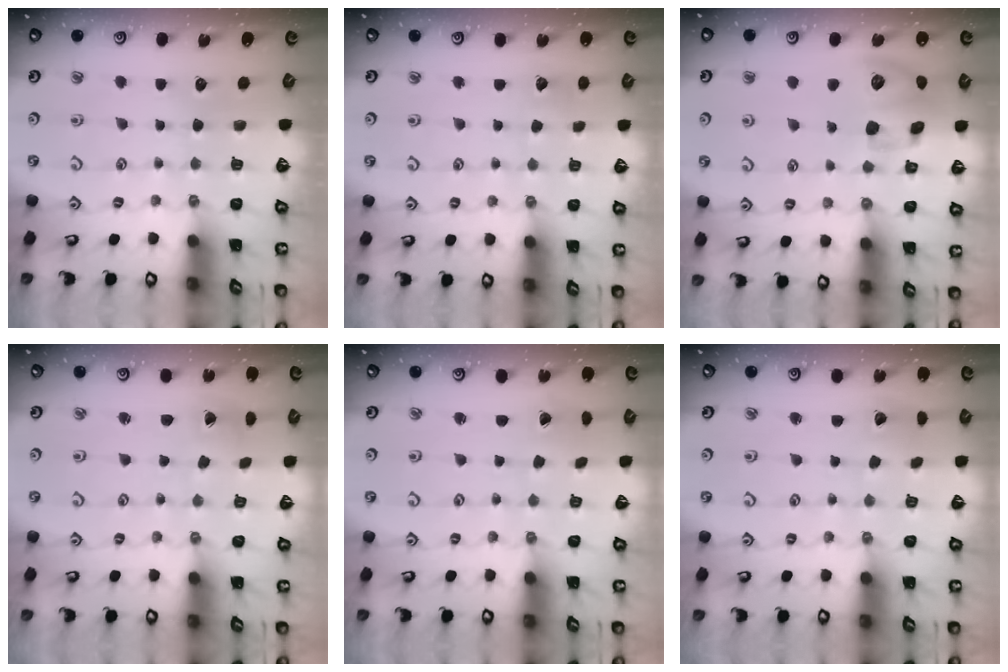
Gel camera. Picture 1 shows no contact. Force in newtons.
{"total": 2.3, "press": 2.3, "slide": 0.1}
{"total": 13.4, "press": 13.2, "slide": 2.0}
{"total": 1.8, "press": 1.8, "slide": 0.1}
{"total": 0.6, "press": 0.3, "slide": 0.5}
{"total": 2.3, "press": 2.3, "slide": 0.3}